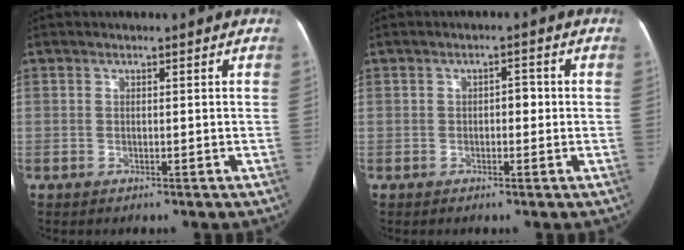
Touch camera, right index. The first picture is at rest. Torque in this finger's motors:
{"motor_torque": [0.31, 0.03, 0.00, 0.04]}